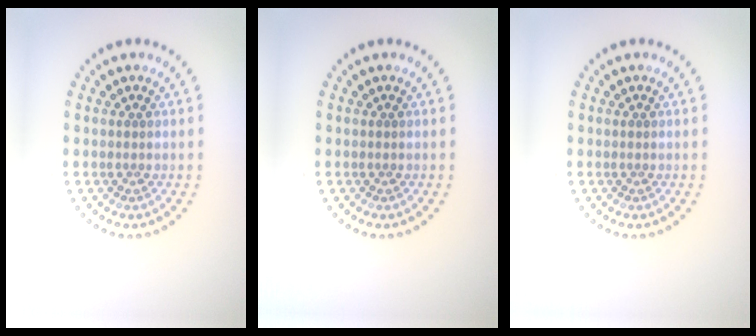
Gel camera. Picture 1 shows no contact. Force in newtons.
{"total": 0.0}
{"total": 0.0}